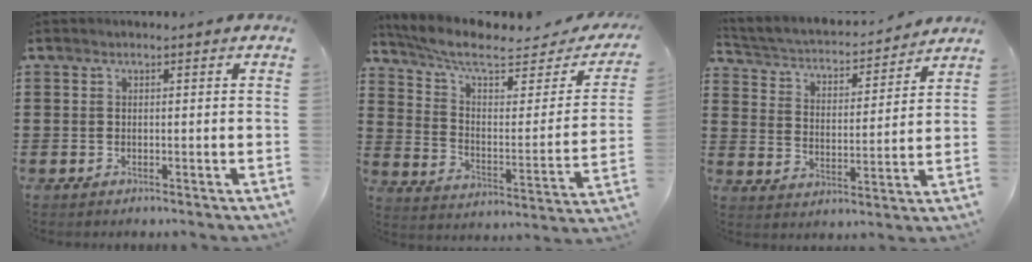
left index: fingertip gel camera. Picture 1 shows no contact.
{"total": 8.1, "force": [6.3, 2.0, 4.8], "torque": [-0.113, -0.039, 0.106]}
{"total": 2.7, "force": [2.6, 0.7, 0.6], "torque": [-0.033, -0.027, 0.033]}